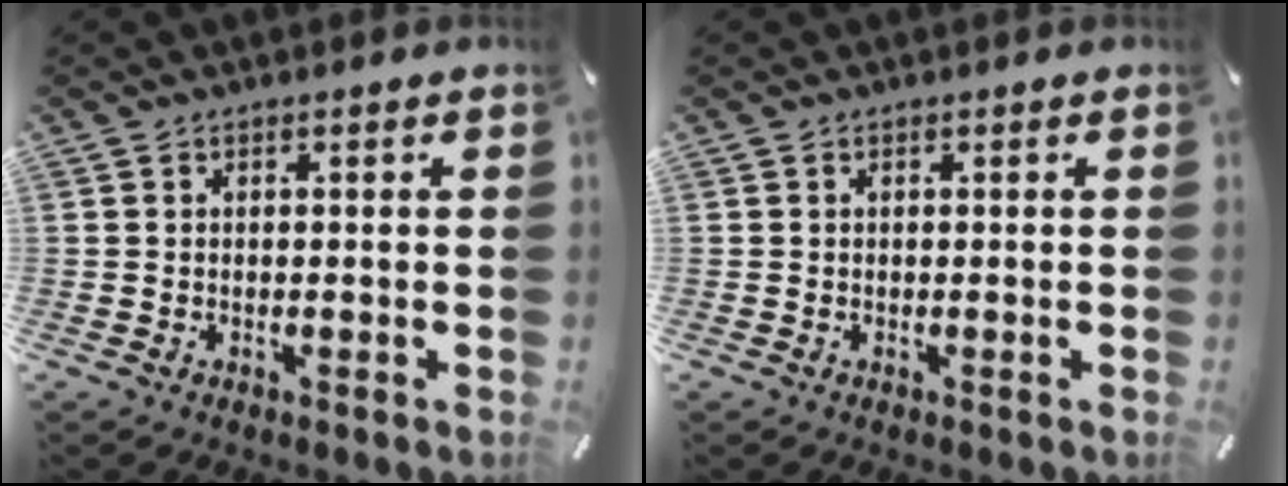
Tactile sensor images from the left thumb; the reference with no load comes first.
{"total": 0.0}